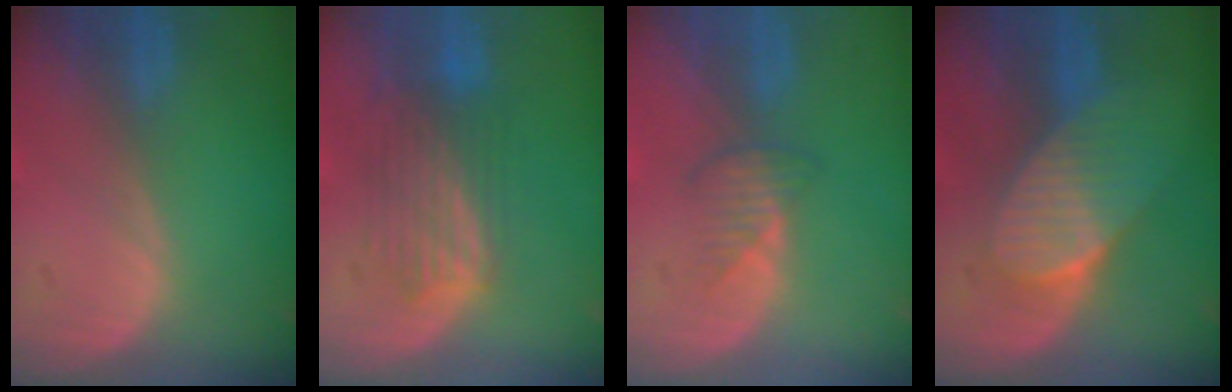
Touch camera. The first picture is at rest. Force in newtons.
{"total": 6.1, "press": 6.1, "slide": 0.6}
{"total": 2.8, "press": 2.7, "slide": 0.8}
{"total": 7.7, "press": 6.9, "slide": 3.4}